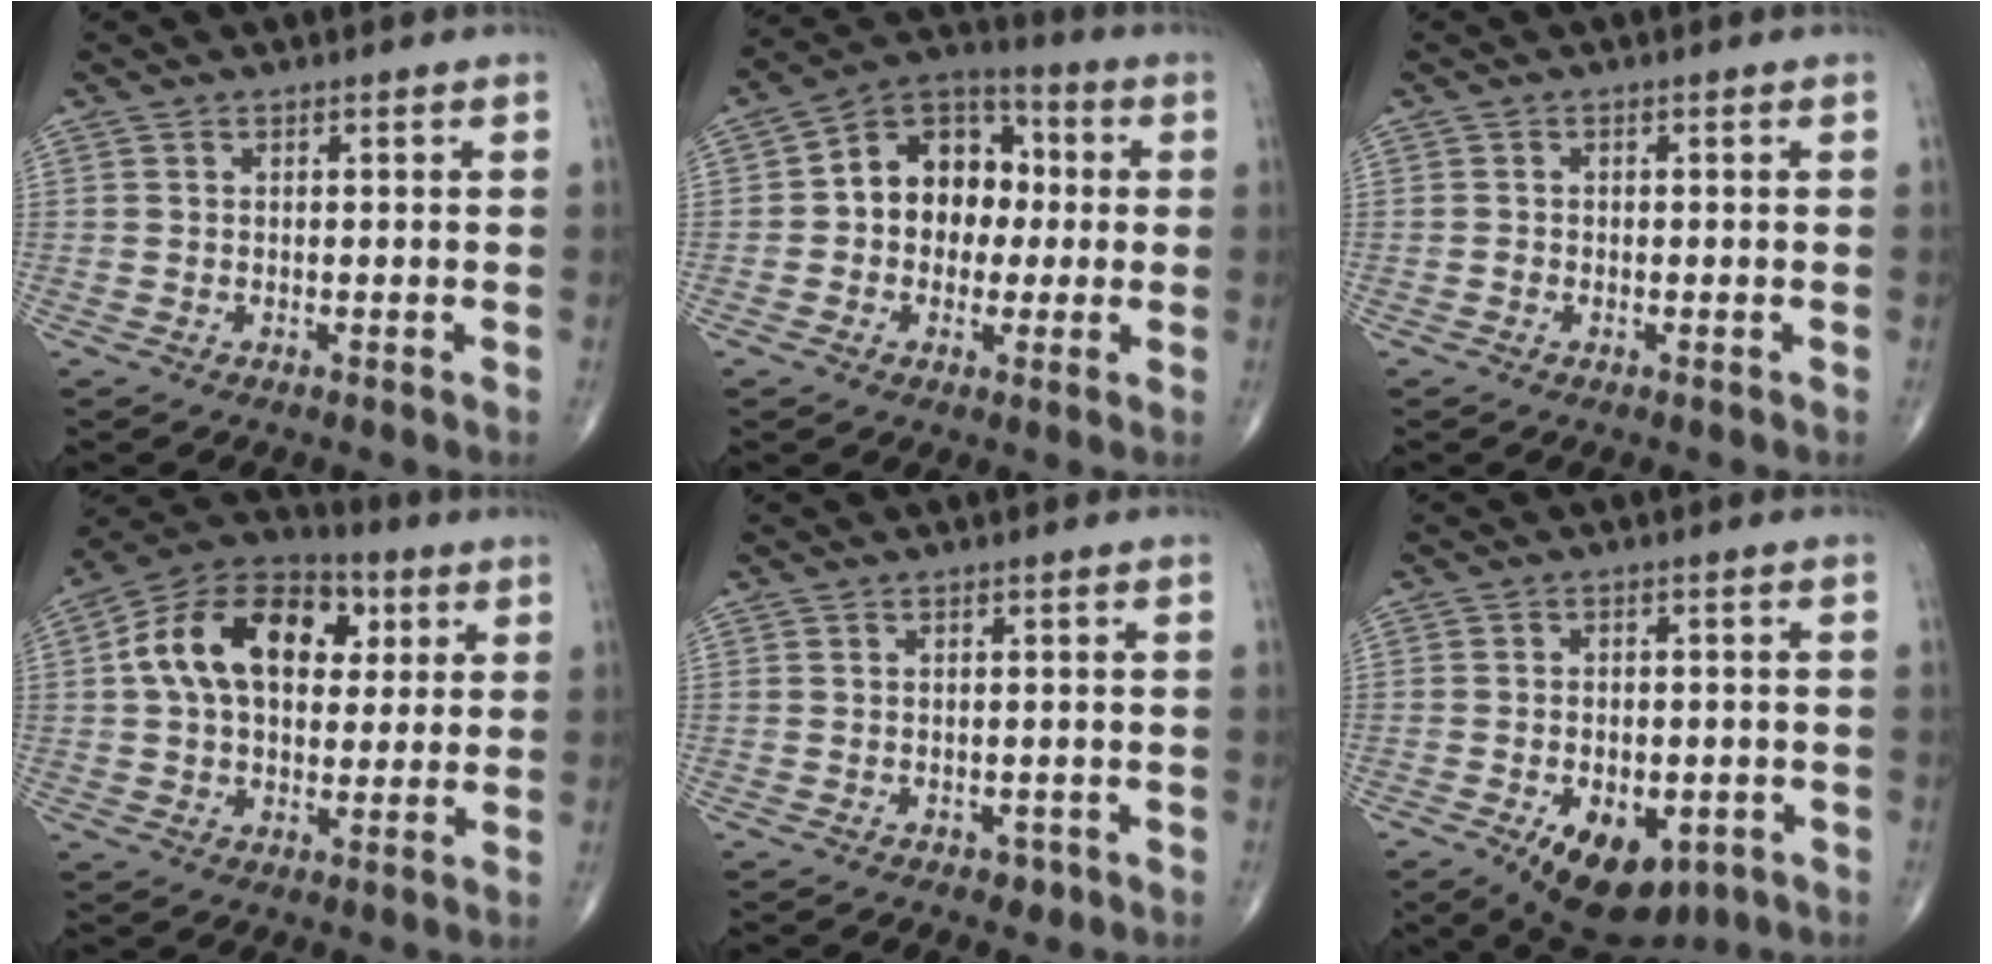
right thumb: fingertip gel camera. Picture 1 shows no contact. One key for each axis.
{"total": 13.2, "fx": 0.6, "fy": 10.2, "fz": 8.4, "tx": -0.081, "ty": 0.032, "tz": -0.004}
{"total": 0.6, "fx": -0.3, "fy": 0.5, "fz": 0.2, "tx": -0.002, "ty": 0.001, "tz": -0.008}
{"total": 18.3, "fx": 4.3, "fy": 12.0, "fz": 13.1, "tx": -0.197, "ty": 0.015, "tz": 0.063}
{"total": 1.7, "fx": -0.9, "fy": 1.2, "fz": 0.7, "tx": 0.000, "ty": 0.002, "tz": -0.008}
{"total": 12.5, "fx": -5.9, "fy": 7.1, "fz": 8.4, "tx": -0.110, "ty": 0.007, "tz": -0.075}